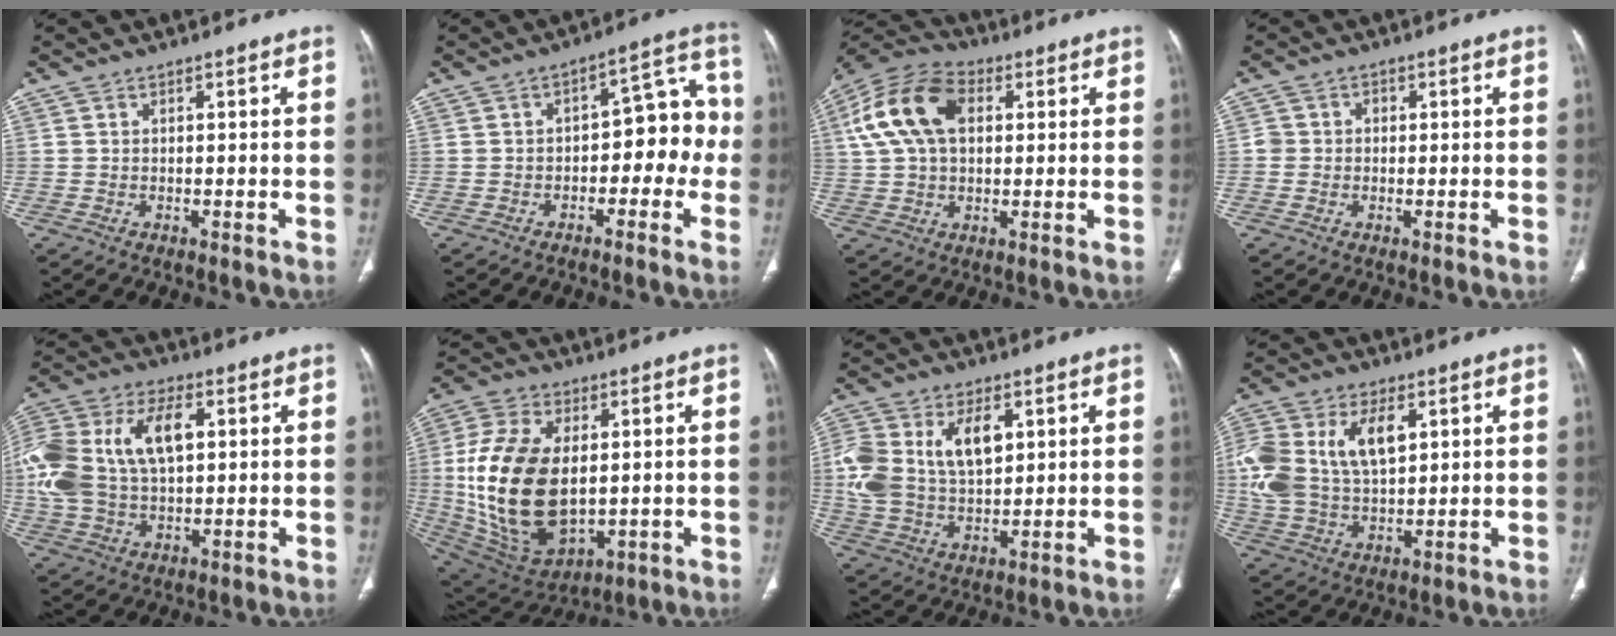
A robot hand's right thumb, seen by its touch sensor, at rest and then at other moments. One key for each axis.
{"total": 9.9, "fx": -2.2, "fy": 5.9, "fz": 7.7, "tx": -0.050, "ty": 0.053, "tz": -0.038}
{"total": 14.9, "fx": 3.6, "fy": 9.5, "fz": 10.8, "tx": -0.209, "ty": 0.024, "tz": 0.061}
{"total": 2.2, "fx": -0.2, "fy": 2.1, "fz": 0.6, "tx": 0.005, "ty": 0.010, "tz": -0.005}
{"total": 20.8, "fx": 3.8, "fy": 12.2, "fz": 16.4, "tx": -0.363, "ty": 0.018, "tz": 0.067}
{"total": 22.8, "fx": 0.8, "fy": 13.7, "fz": 18.2, "tx": -0.356, "ty": -0.013, "tz": 0.035}
{"total": 15.4, "fx": 4.0, "fy": 9.3, "fz": 11.6, "tx": -0.227, "ty": 0.001, "tz": 0.081}
{"total": 17.7, "fx": 4.5, "fy": 10.6, "fz": 13.5, "tx": -0.290, "ty": 0.002, "tz": 0.085}